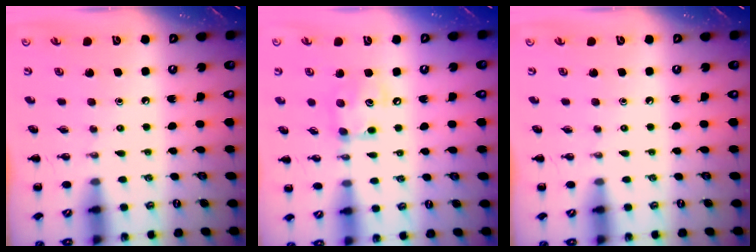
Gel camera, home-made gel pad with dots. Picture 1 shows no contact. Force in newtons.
{"total": 8.2, "press": 8.2, "slide": 0.5}
{"total": 0.0}